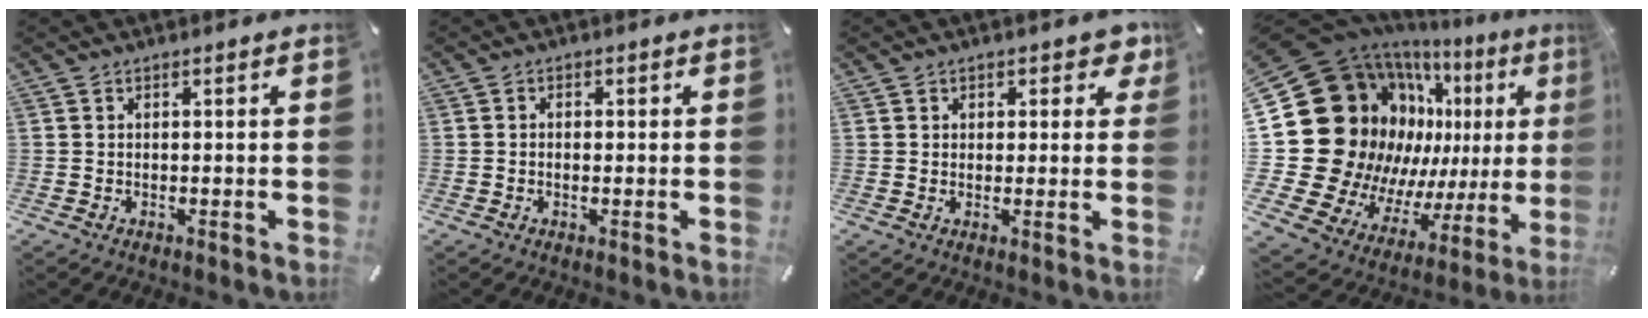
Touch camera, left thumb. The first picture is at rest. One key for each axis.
{"total": 1.0, "fx": -0.3, "fy": 0.7, "fz": 0.6, "tx": -0.012, "ty": 0.001, "tz": -0.007}
{"total": 3.7, "fx": 1.7, "fy": 2.8, "fz": 1.8, "tx": 0.001, "ty": -0.006, "tz": 0.023}
{"total": 32.8, "fx": 3.6, "fy": 24.5, "fz": 21.6, "tx": -0.336, "ty": -0.108, "tz": 0.141}